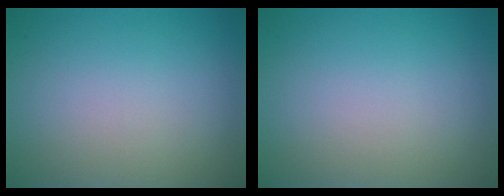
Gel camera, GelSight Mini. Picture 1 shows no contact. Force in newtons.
{"total": 0.0}